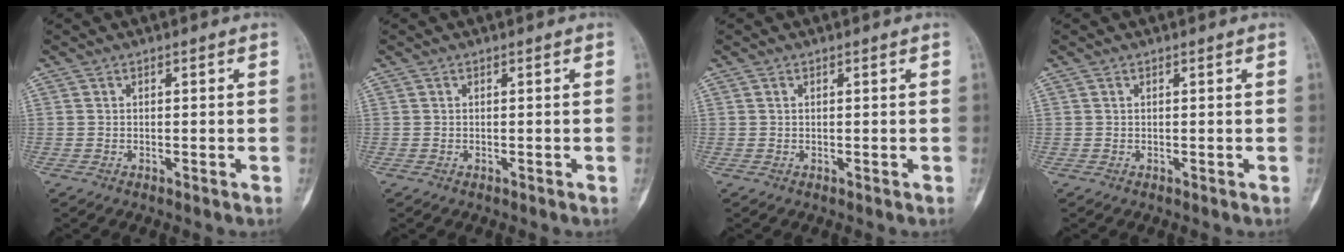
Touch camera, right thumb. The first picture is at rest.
{"total": 0.0}
{"total": 0.0}
{"total": 0.0}